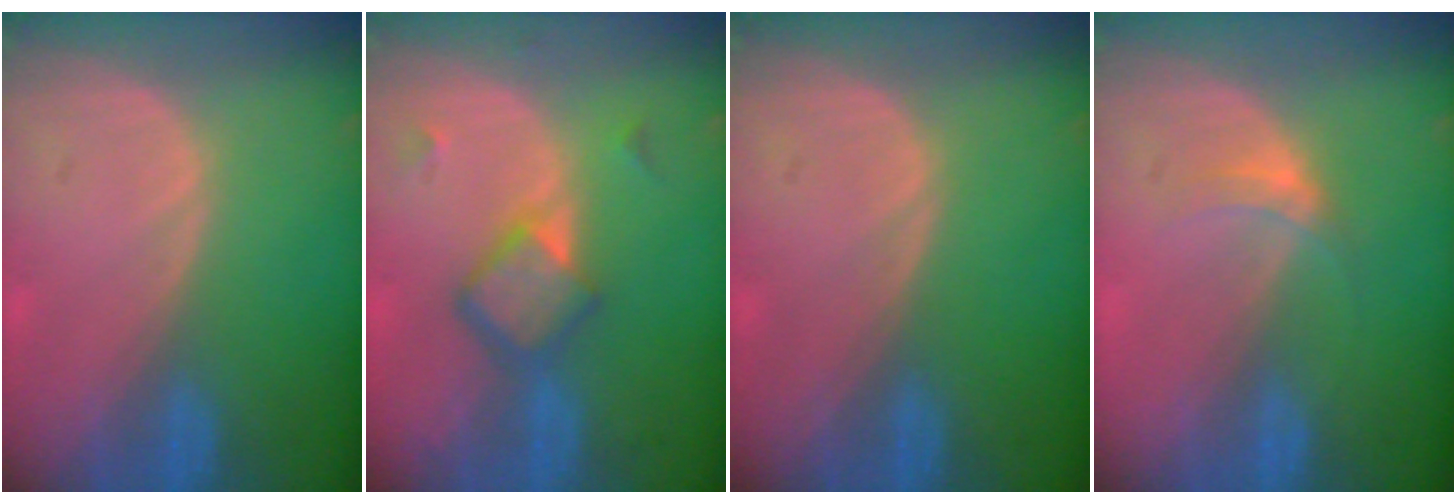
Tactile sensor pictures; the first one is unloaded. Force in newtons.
{"total": 5.8, "press": 5.1, "slide": 2.7}
{"total": 0.0}
{"total": 2.6, "press": 2.2, "slide": 1.4}